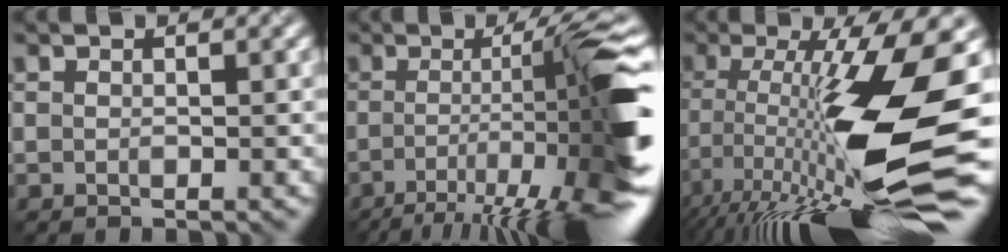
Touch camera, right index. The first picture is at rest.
{"total": 14.1, "force": [-3.7, 2.8, 13.4], "torque": [-0.186, -0.003, -0.060]}
{"total": 16.9, "force": [-4.0, 4.2, 15.9], "torque": [-0.275, -0.001, -0.069]}